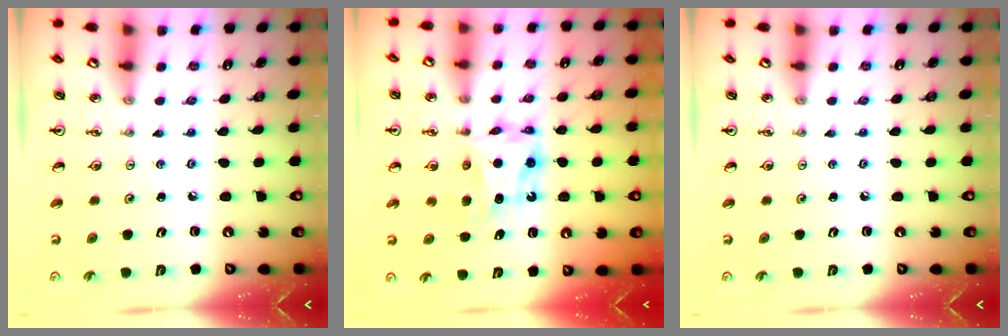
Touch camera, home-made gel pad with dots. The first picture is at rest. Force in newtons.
{"total": 6.7, "press": 6.7, "slide": 0.4}
{"total": 0.0}